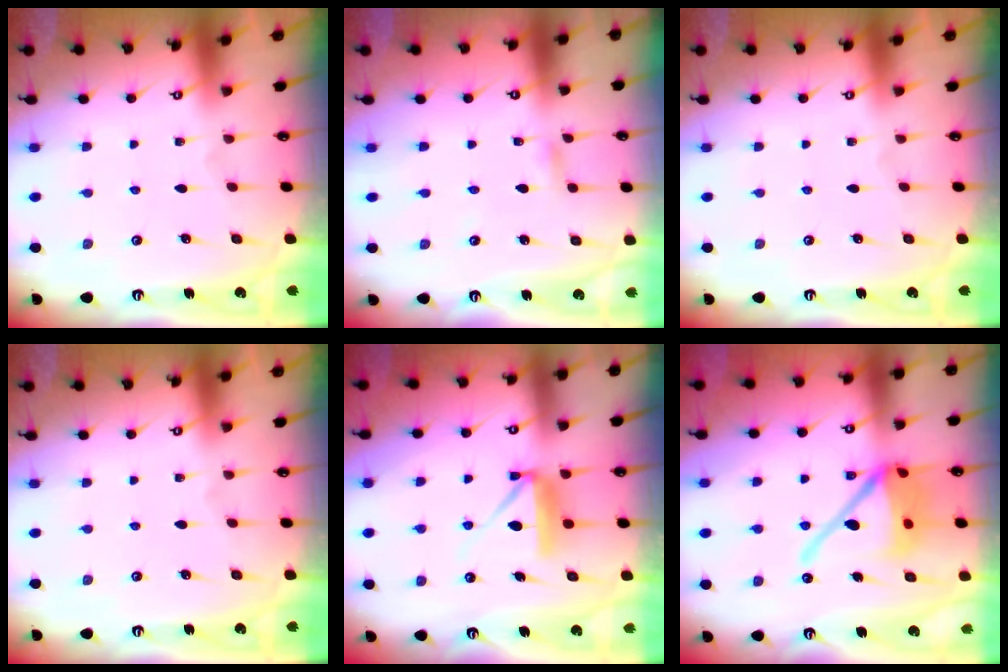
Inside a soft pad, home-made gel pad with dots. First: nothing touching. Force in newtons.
{"total": 2.3, "press": 2.3, "slide": 0.2}
{"total": 0.0}
{"total": 0.0}
{"total": 8.7, "press": 8.6, "slide": 0.6}
{"total": 14.4, "press": 14.2, "slide": 1.9}